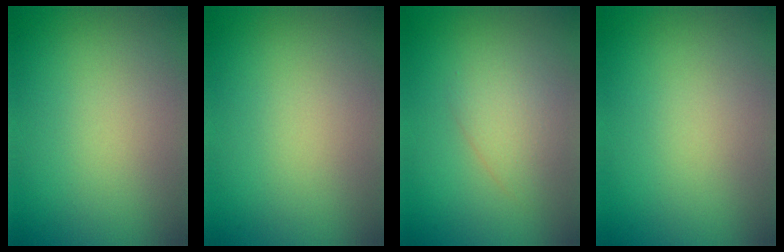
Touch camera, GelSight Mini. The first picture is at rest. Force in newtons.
{"total": 0.0}
{"total": 2.2, "press": 2.2, "slide": 0.0}
{"total": 0.0}